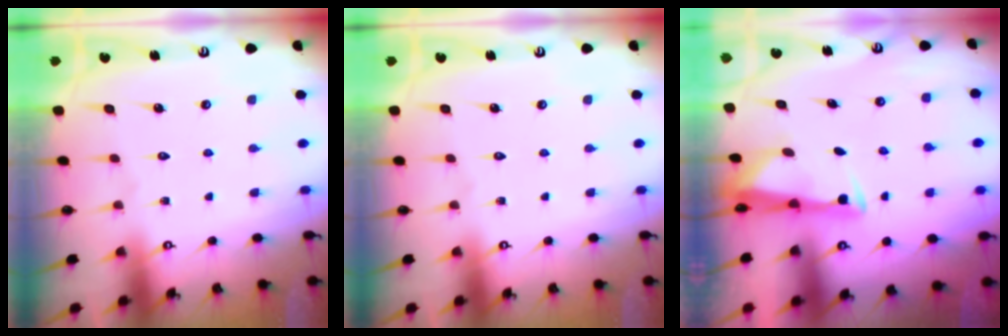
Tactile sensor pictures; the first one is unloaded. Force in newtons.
{"total": 0.0}
{"total": 2.9, "press": 2.8, "slide": 0.8}